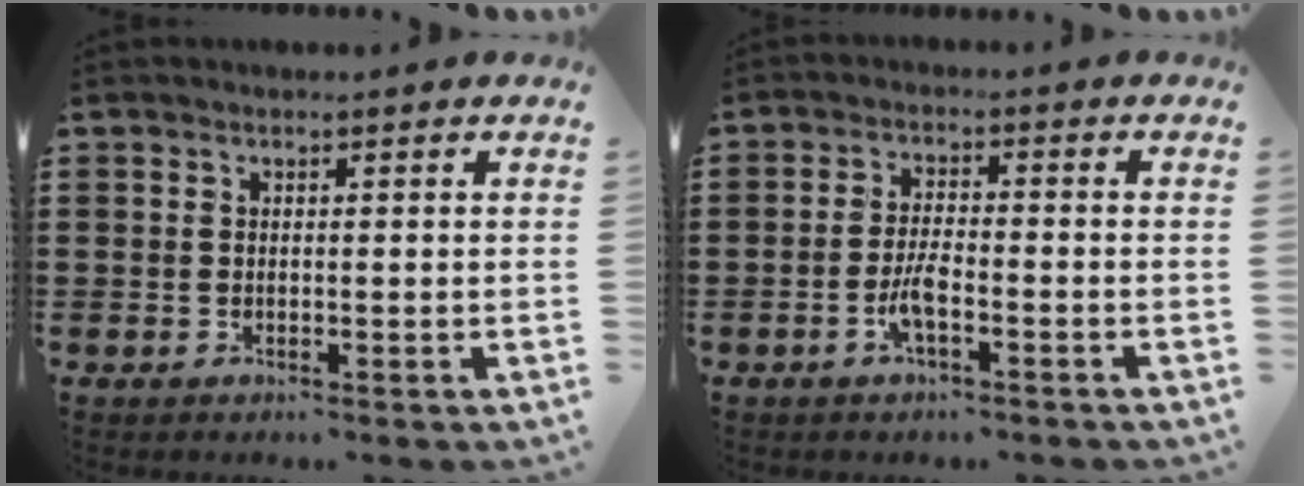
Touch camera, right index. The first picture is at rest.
{"total": 4.1, "force": [-1.9, 1.0, 3.5], "torque": [-0.079, -0.003, -0.041]}